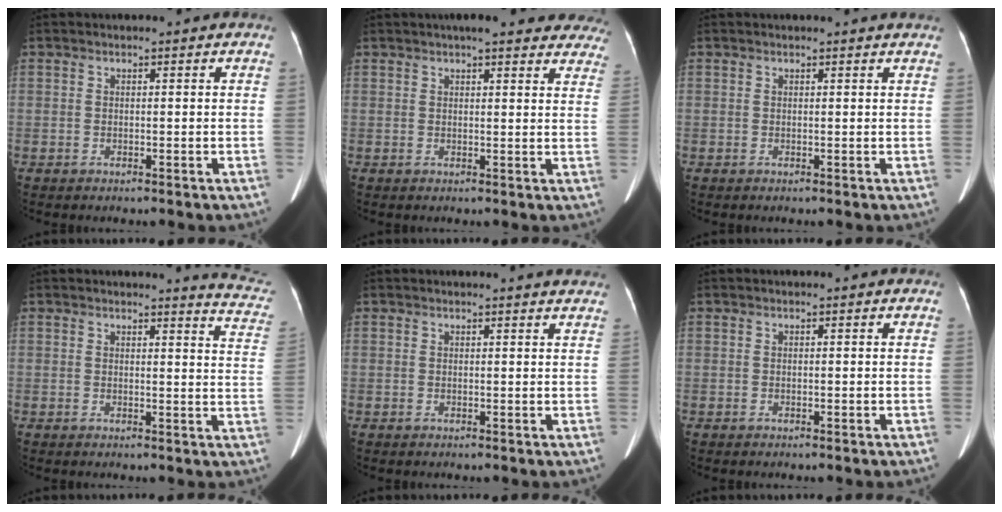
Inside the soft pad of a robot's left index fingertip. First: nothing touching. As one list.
[{"total": 17.3, "force": [15.3, 3.7, 7.1], "torque": [-0.063, 0.009, 0.165]}, {"total": 1.9, "force": [1.8, 0.3, 0.4], "torque": [-0.011, 0.008, 0.016]}, {"total": 8.1, "force": [8.1, 0.7, 1.0], "torque": [0.009, -0.064, 0.055]}, {"total": 4.0, "force": [3.9, 0.5, 0.9], "torque": [-0.010, 0.003, 0.030]}, {"total": 0.0}]